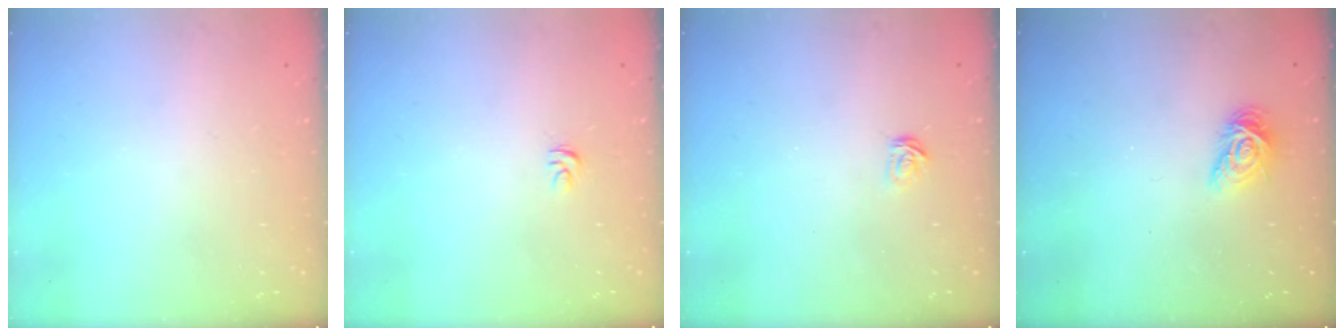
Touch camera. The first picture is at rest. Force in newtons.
{"total": 3.9, "press": 3.8, "slide": 0.4}
{"total": 3.2, "press": 3.2, "slide": 0.2}
{"total": 8.3, "press": 8.3, "slide": 0.3}